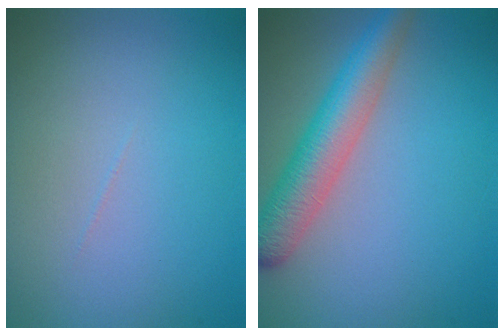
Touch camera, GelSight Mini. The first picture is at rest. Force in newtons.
{"total": 5.1, "press": 5.1, "slide": 0.2}